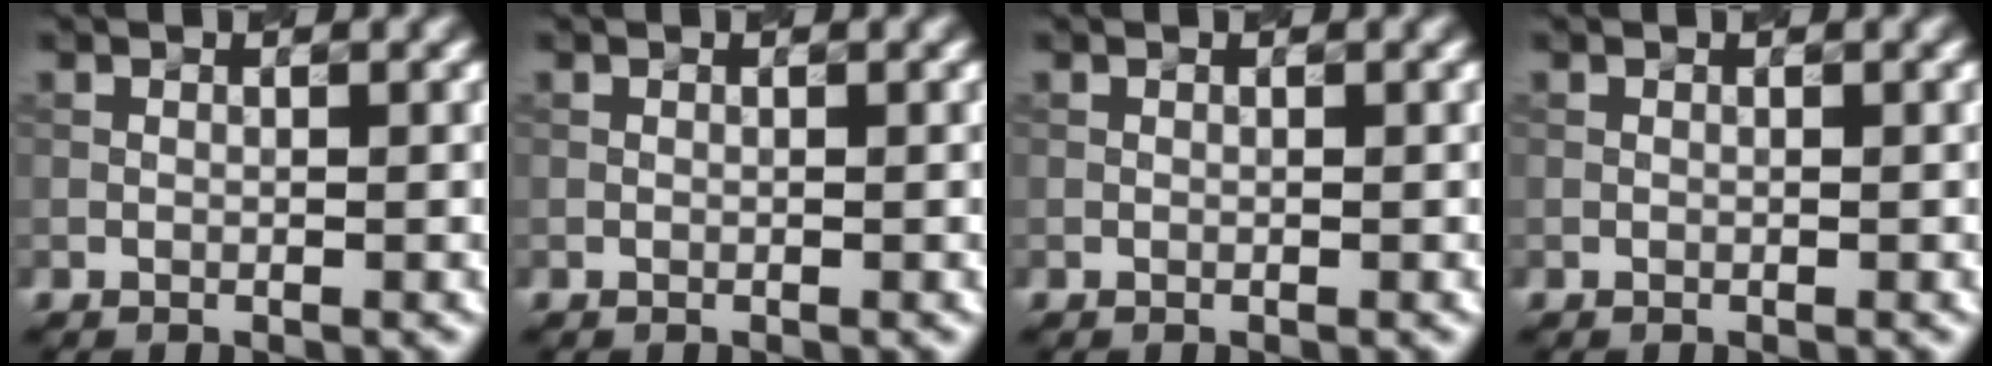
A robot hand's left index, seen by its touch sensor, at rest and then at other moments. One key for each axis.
{"total": 0.0}
{"total": 0.0}
{"total": 0.0}